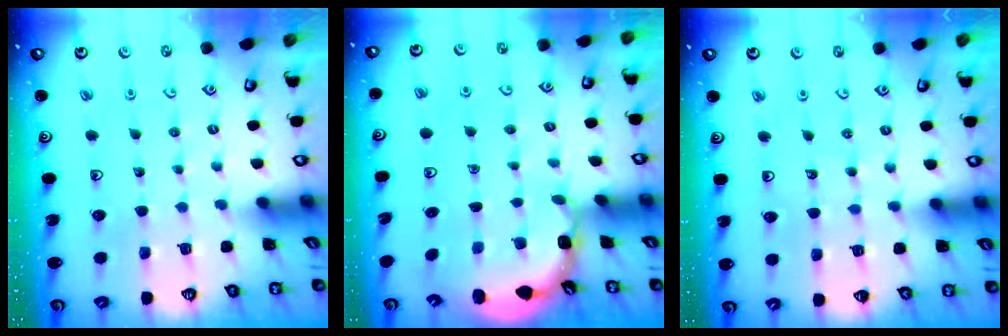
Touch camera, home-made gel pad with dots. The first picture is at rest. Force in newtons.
{"total": 2.1, "press": 1.9, "slide": 0.8}
{"total": 2.9, "press": 2.6, "slide": 1.1}